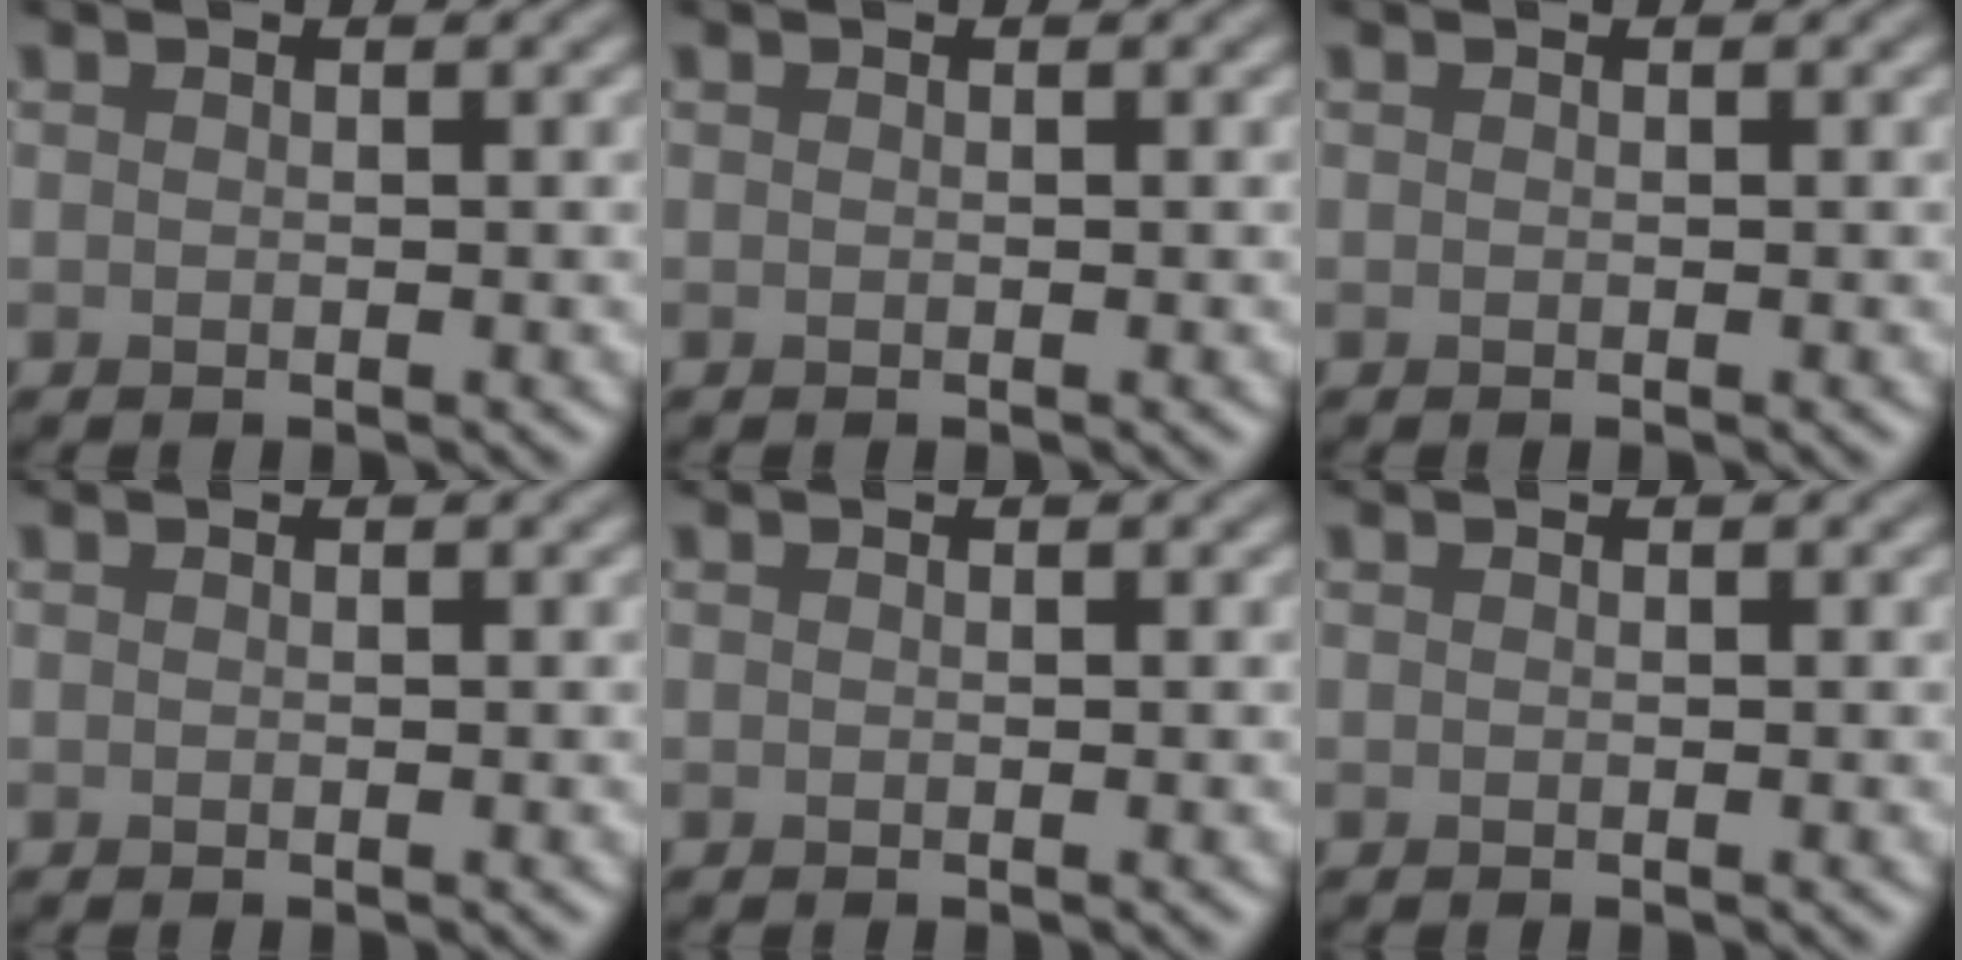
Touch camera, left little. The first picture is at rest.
{"total": 0.0}
{"total": 0.0}
{"total": 0.0}
{"total": 0.0}
{"total": 0.0}